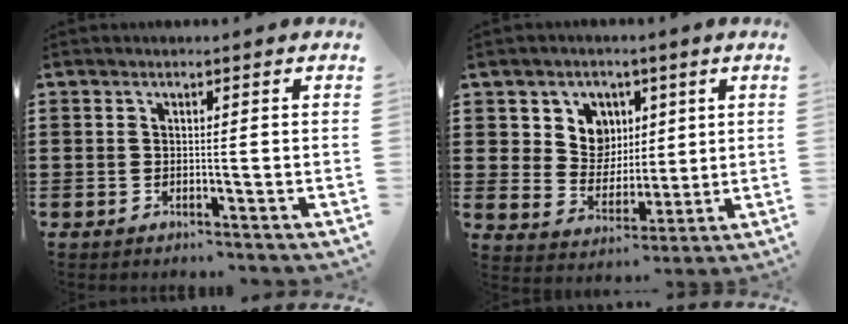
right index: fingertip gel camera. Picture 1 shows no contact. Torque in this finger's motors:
{"motor_torque": [0.58, -0.41, 0.50, 0.05]}